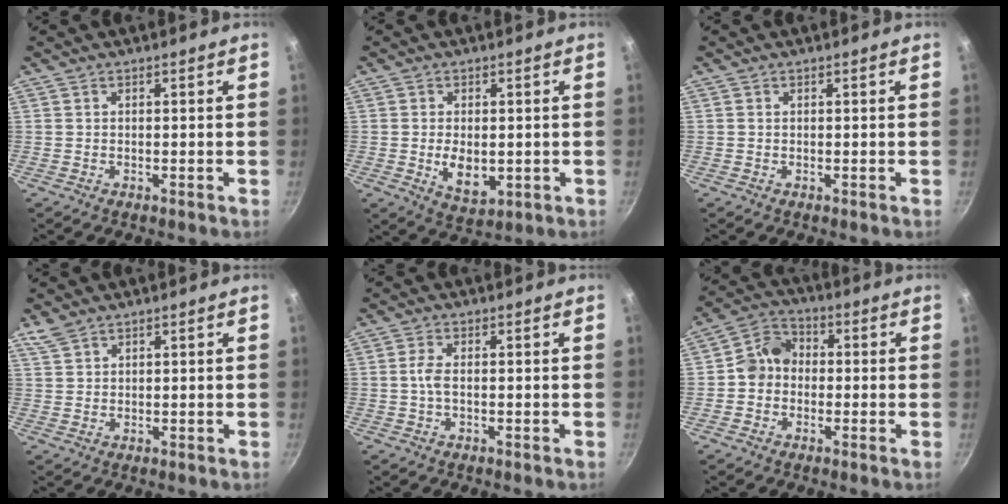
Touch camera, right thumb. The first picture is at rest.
{"total": 6.6, "force": [-0.6, 4.0, 5.2], "torque": [-0.075, -0.011, 0.003]}
{"total": 0.0}
{"total": 2.7, "force": [2.2, 1.3, 1.1], "torque": [-0.023, -0.002, 0.050]}
{"total": 2.5, "force": [-0.2, 0.9, 2.3], "torque": [-0.060, 0.005, -0.008]}
{"total": 6.8, "force": [-0.8, 5.9, 3.4], "torque": [-0.030, 0.022, -0.034]}